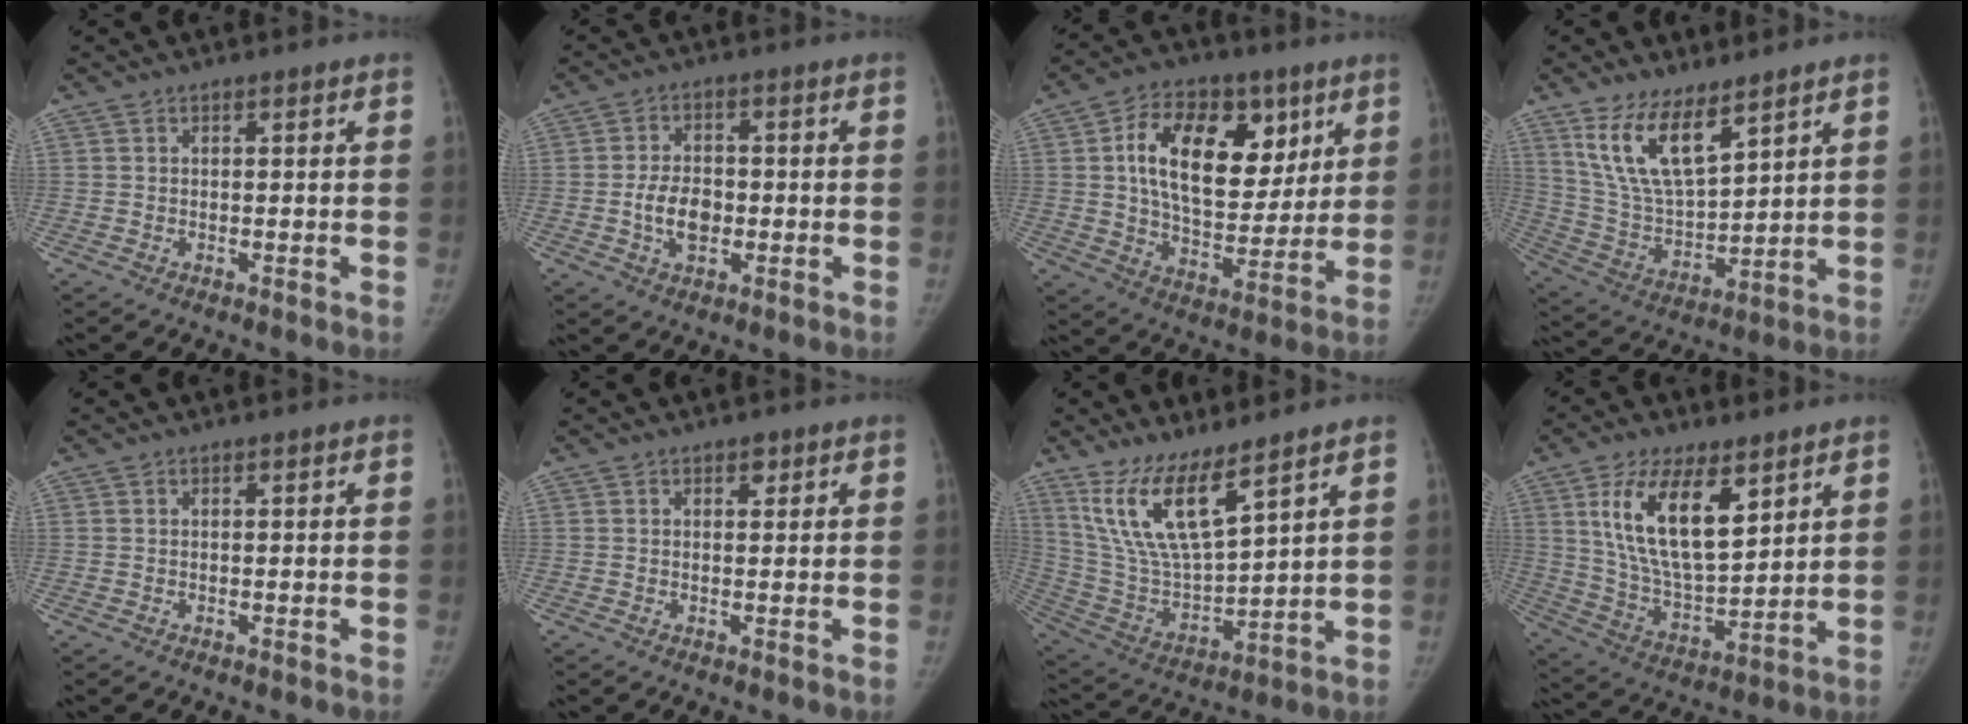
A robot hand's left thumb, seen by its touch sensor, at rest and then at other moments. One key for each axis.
{"total": 6.6, "fx": -1.2, "fy": 4.3, "fz": 4.8, "tx": -0.076, "ty": 0.008, "tz": -0.023}
{"total": 19.9, "fx": 6.3, "fy": 12.3, "fz": 14.3, "tx": -0.194, "ty": -0.019, "tz": 0.105}
{"total": 13.2, "fx": 8.3, "fy": 5.1, "fz": 8.9, "tx": -0.152, "ty": -0.044, "tz": 0.179}
{"total": 0.0}
{"total": 1.2, "fx": 0.7, "fy": 0.8, "fz": 0.6, "tx": 0.001, "ty": -0.002, "tz": 0.007}
{"total": 14.3, "fx": 9.3, "fy": 3.9, "fz": 10.2, "tx": -0.189, "ty": -0.057, "tz": 0.201}
{"total": 16.7, "fx": 7.4, "fy": 7.4, "fz": 13.0, "tx": -0.214, "ty": -0.038, "tz": 0.147}